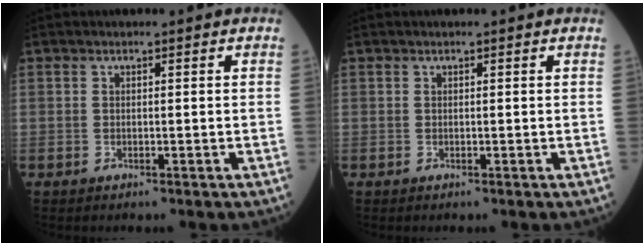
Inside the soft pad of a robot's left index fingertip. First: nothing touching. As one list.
[{"total": 0.0}]